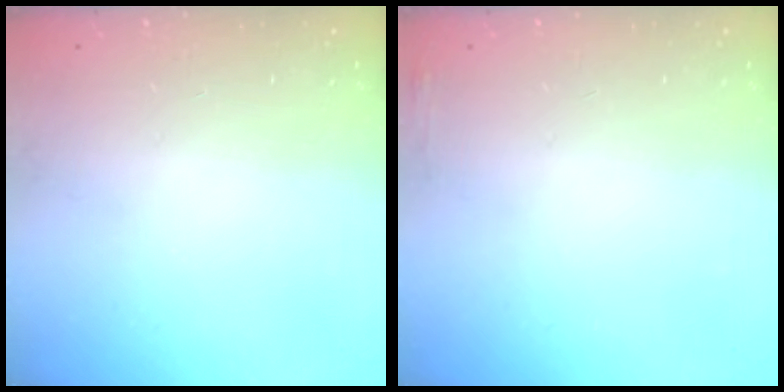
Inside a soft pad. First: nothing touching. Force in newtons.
{"total": 3.5, "press": 3.1, "slide": 1.6}